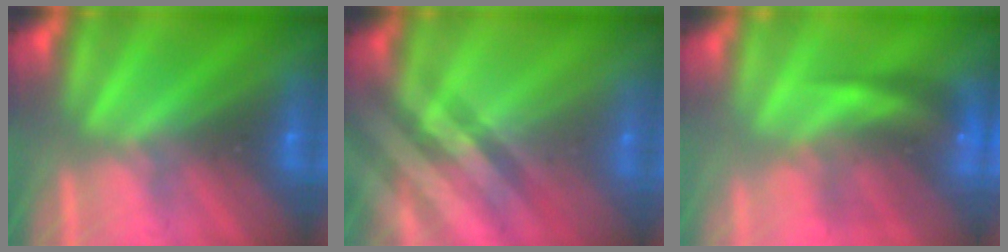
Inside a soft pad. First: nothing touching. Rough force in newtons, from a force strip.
{"total": 2.4}
{"total": 9.8}